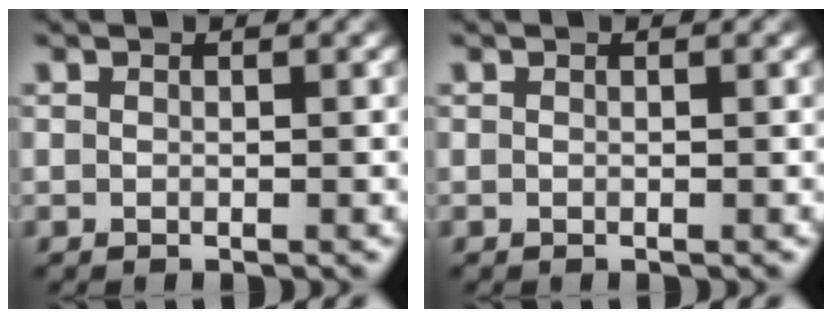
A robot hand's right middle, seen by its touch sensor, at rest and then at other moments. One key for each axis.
{"total": 0.0}